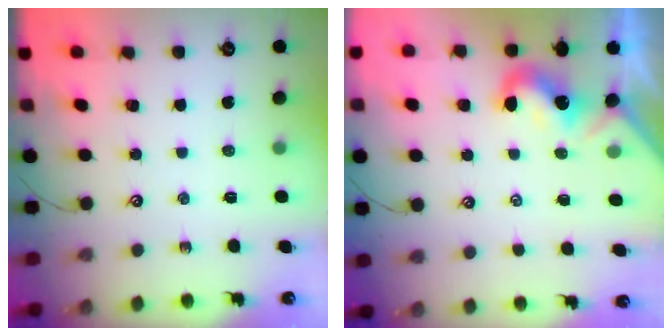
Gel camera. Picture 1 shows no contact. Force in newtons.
{"total": 0.7, "press": 0.6, "slide": 0.4}